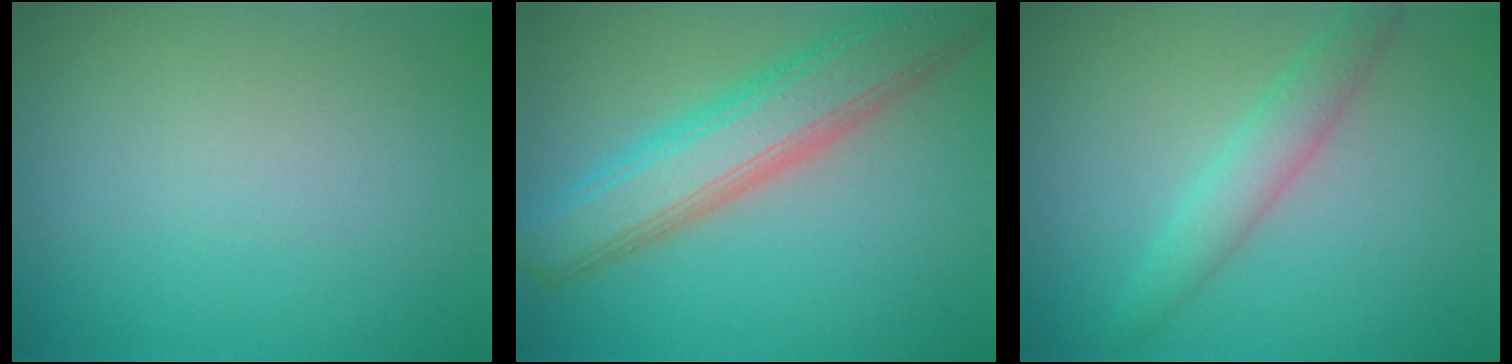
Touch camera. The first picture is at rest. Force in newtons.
{"total": 7.4, "press": 7.3, "slide": 0.7}
{"total": 2.9, "press": 2.8, "slide": 0.1}